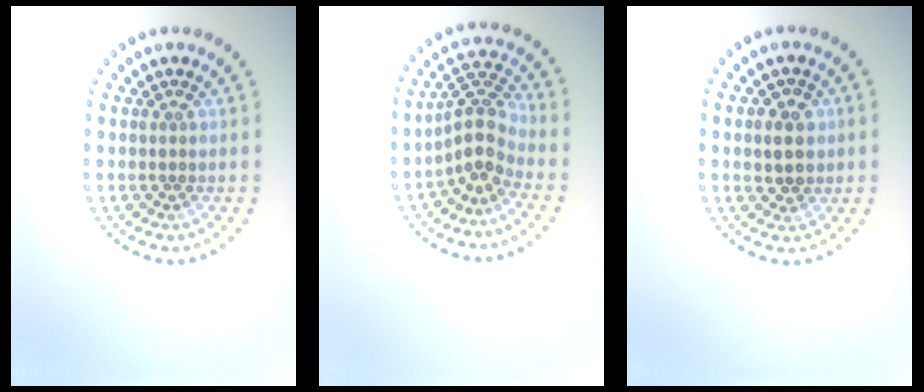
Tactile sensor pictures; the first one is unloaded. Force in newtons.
{"total": 3.4, "press": 2.6, "slide": 2.2}
{"total": 2.8, "press": 2.7, "slide": 0.6}